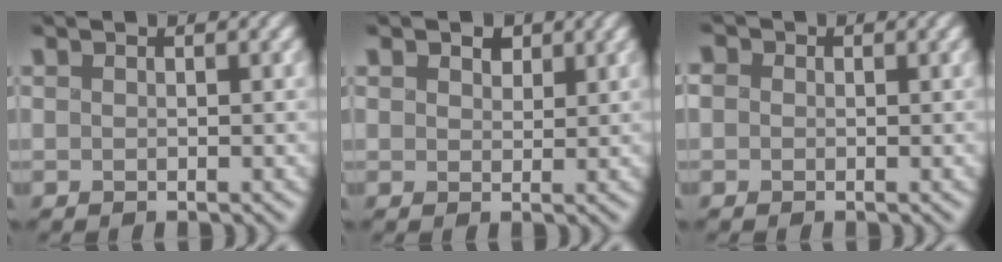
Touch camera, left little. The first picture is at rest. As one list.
[{"total": 2.6, "force": [1.4, 1.8, 1.3], "torque": [-0.039, 0.004, 0.016]}, {"total": 3.6, "force": [0.4, 3.0, 2.0], "torque": [-0.070, 0.017, -0.002]}]